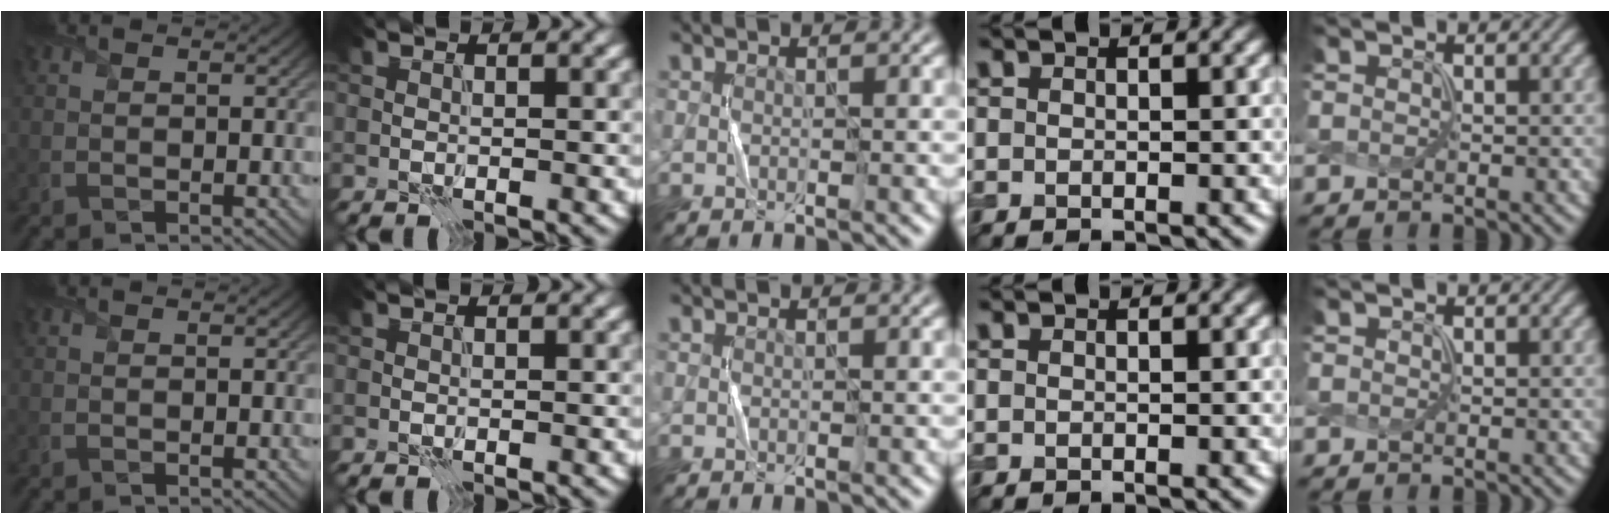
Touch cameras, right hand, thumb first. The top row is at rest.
{}